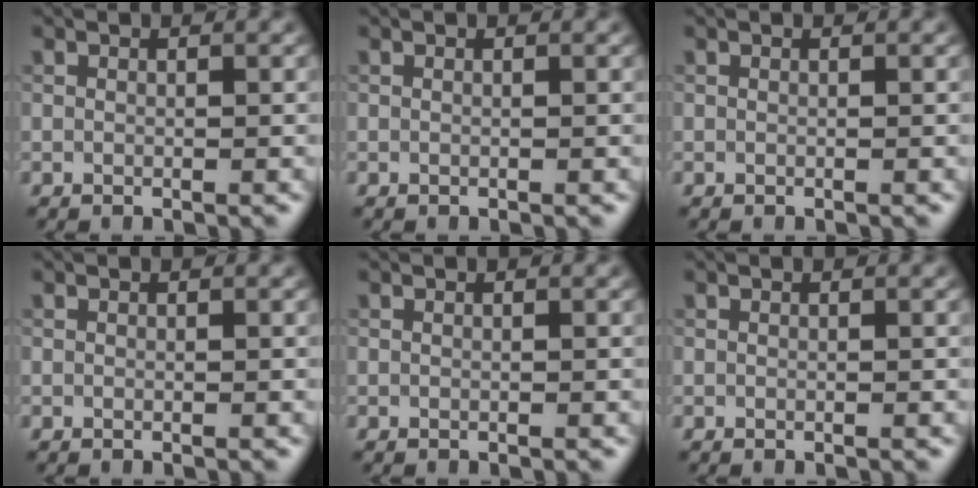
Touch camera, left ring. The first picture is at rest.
{"total": 0.0}
{"total": 0.0}
{"total": 0.0}
{"total": 0.0}
{"total": 0.0}